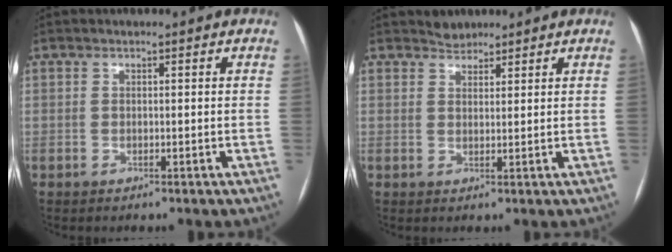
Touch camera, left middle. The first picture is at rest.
{"total": 2.0, "force": [1.9, 0.8, -0.1], "torque": [0.000, 0.004, 0.032]}